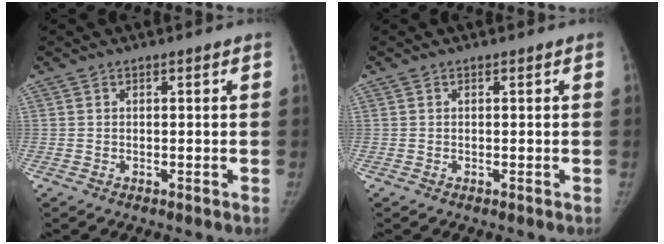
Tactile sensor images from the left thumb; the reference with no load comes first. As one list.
[{"total": 0.0}]